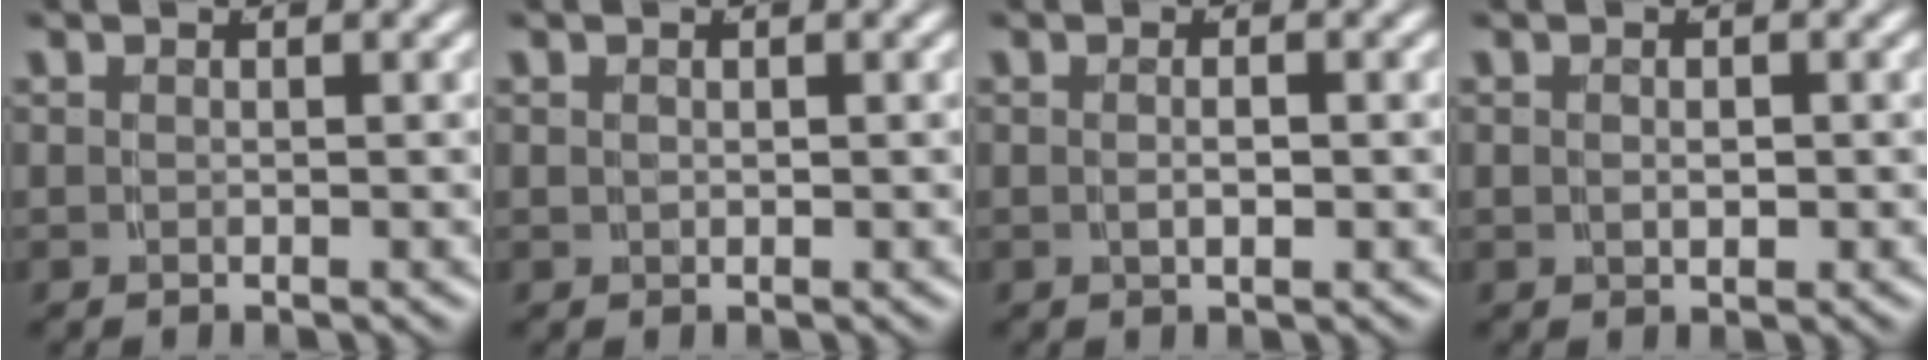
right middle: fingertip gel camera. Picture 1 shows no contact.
{"total": 0.0}
{"total": 1.3, "force": [-0.4, -0.1, 1.2], "torque": [-0.020, -0.005, -0.002]}
{"total": 1.0, "force": [-0.2, 0.4, 0.9], "torque": [-0.017, -0.008, 0.005]}